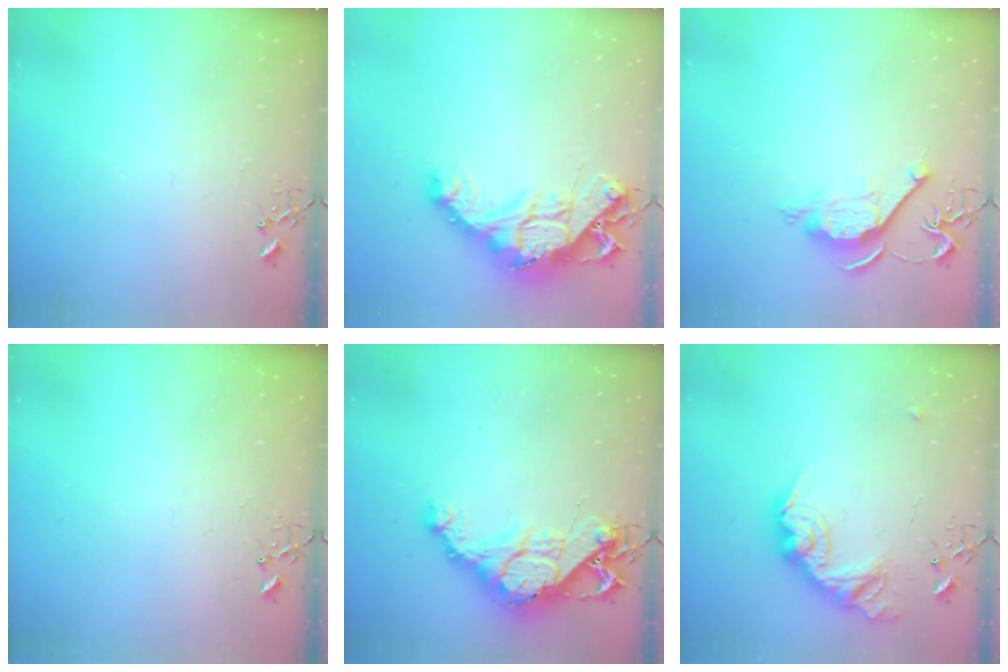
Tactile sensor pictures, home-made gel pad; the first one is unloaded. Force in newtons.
{"total": 16.6, "press": 16.6, "slide": 1.6}
{"total": 10.3, "press": 10.3, "slide": 0.6}
{"total": 0.0}
{"total": 15.7, "press": 15.7, "slide": 1.3}
{"total": 16.0, "press": 16.0, "slide": 1.0}